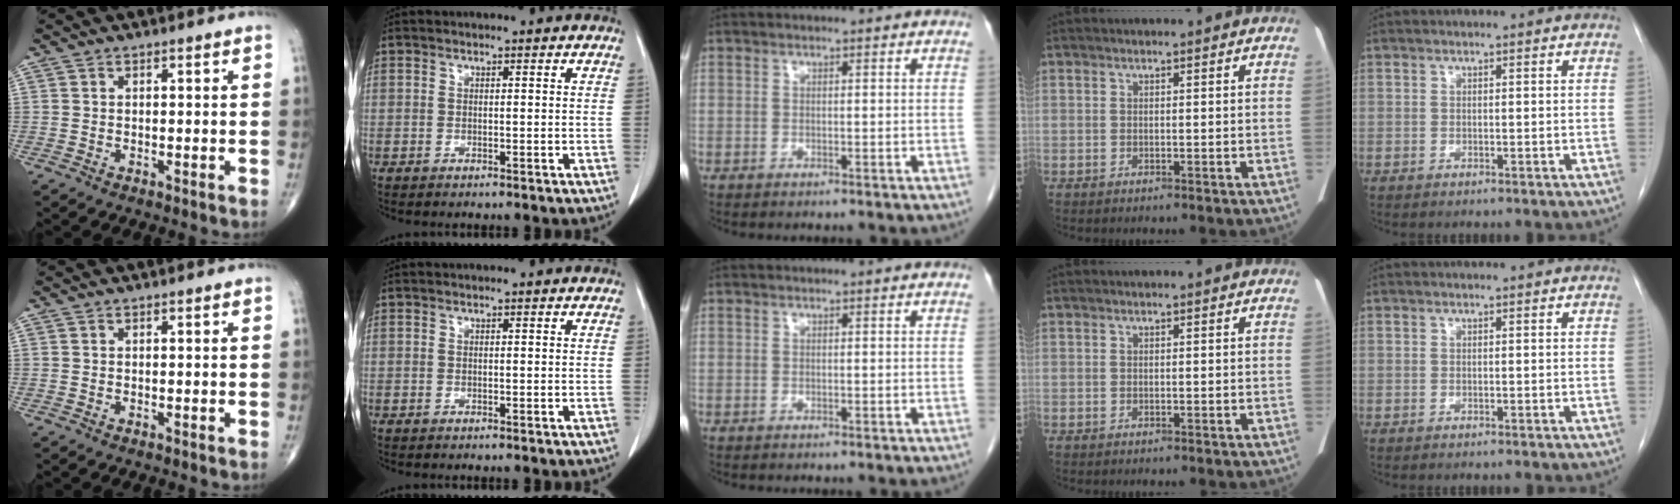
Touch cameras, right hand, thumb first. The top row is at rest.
{}